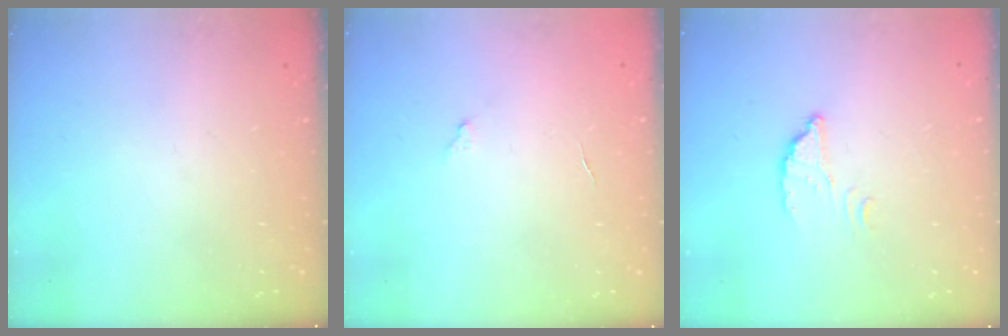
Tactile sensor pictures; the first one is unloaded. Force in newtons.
{"total": 3.0, "press": 3.0, "slide": 0.3}
{"total": 2.7, "press": 2.7, "slide": 0.4}